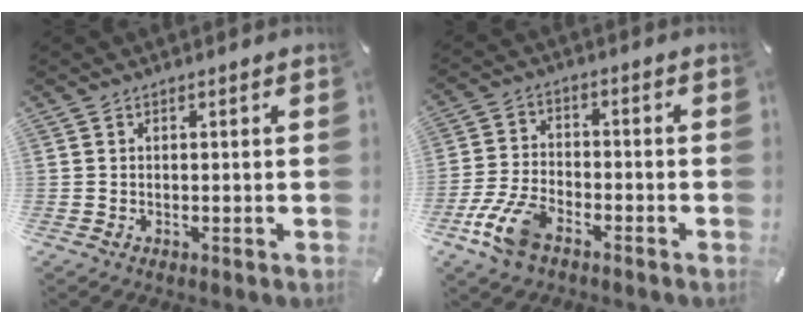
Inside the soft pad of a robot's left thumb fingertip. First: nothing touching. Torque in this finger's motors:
{"motor_torque": [0.82, 1.16, 0.29, 0.01, 0.29]}